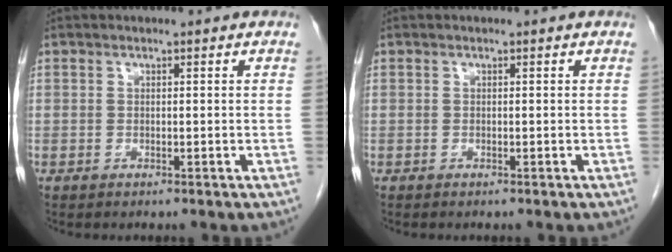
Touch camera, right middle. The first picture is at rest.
{"total": 0.0}